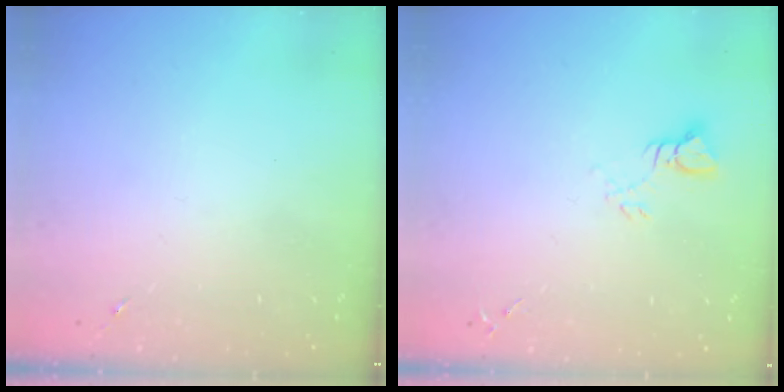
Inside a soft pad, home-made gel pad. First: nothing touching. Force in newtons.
{"total": 3.6, "press": 3.5, "slide": 0.3}